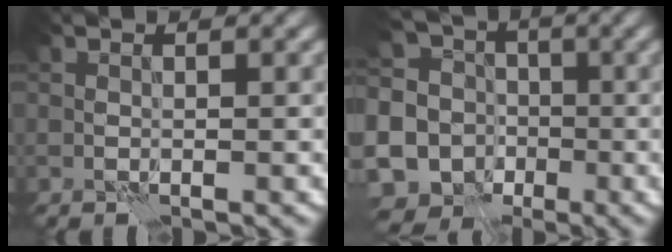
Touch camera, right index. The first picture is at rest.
{"total": 14.7, "force": [-5.3, 12.8, 5.1], "torque": [-0.136, -0.005, -0.108]}